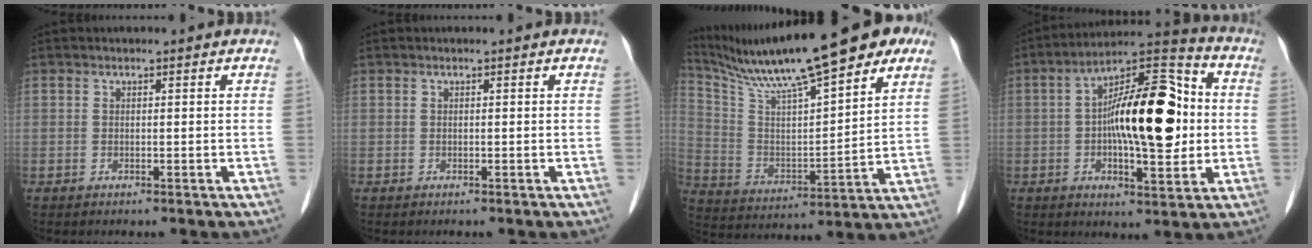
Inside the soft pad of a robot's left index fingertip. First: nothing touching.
{"total": 0.0}
{"total": 23.5, "force": [18.5, 3.0, 14.2], "torque": [-0.246, 0.026, 0.298]}
{"total": 17.1, "force": [0.4, 5.6, 16.1], "torque": [-0.262, 0.033, 0.004]}